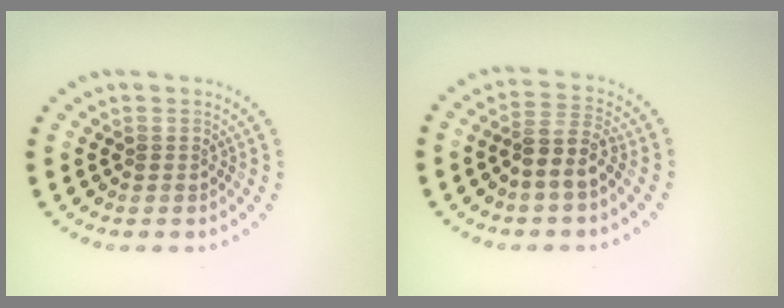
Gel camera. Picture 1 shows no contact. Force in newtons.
{"total": 3.0, "press": 2.5, "slide": 1.7}